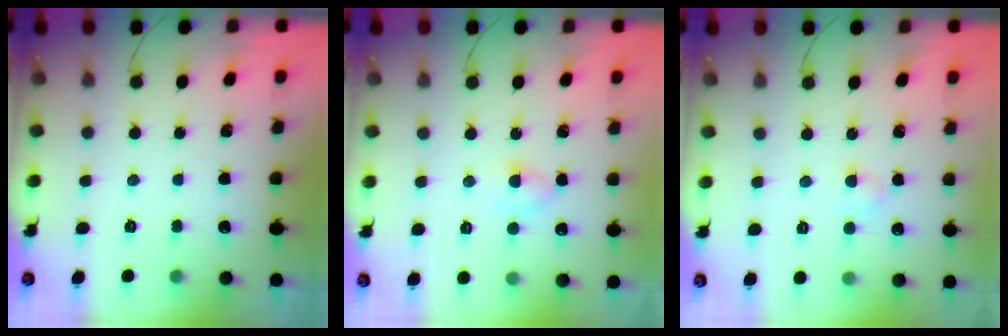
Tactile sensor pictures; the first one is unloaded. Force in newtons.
{"total": 3.6, "press": 3.3, "slide": 1.3}
{"total": 2.4, "press": 2.2, "slide": 1.0}